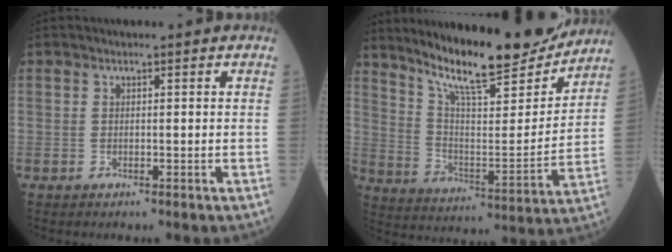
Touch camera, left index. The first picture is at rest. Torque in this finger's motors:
{"motor_torque": [1.09, -1.05, 0.33, 0.07]}